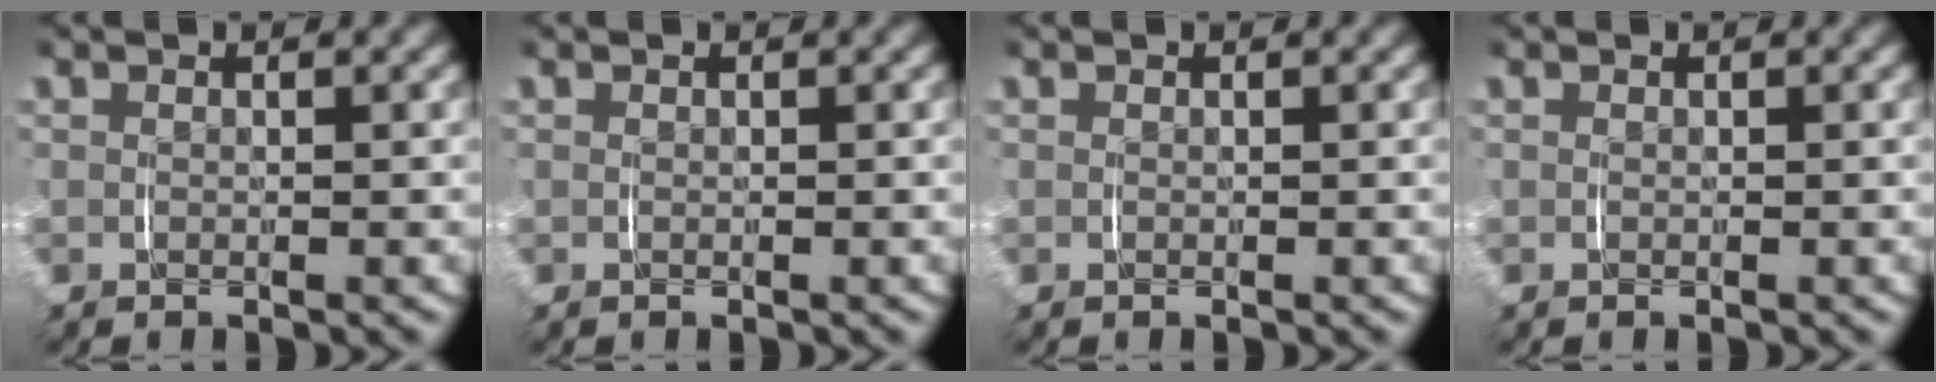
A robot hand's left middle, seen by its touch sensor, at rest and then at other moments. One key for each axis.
{"total": 0.0}
{"total": 0.0}
{"total": 0.0}